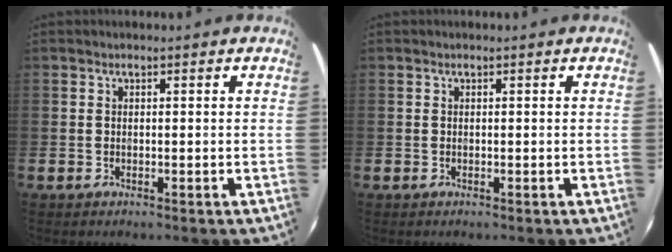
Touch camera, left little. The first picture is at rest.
{"total": 0.0}